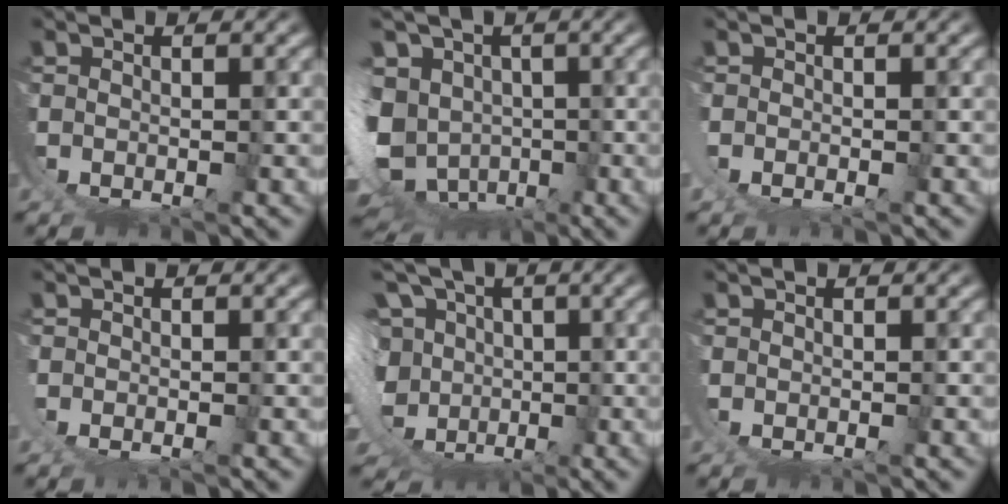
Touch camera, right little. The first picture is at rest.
{"total": 12.6, "force": [-2.5, 10.8, 5.9], "torque": [-0.159, -0.061, -0.029]}
{"total": 0.7, "force": [-0.3, 0.0, 0.7], "torque": [-0.016, -0.004, -0.003]}
{"total": 0.6, "force": [0.0, 0.0, 0.6], "torque": [-0.015, -0.002, 0.004]}
{"total": 10.8, "force": [-0.2, 8.8, 6.2], "torque": [-0.129, -0.030, -0.004]}
{"total": 0.0}